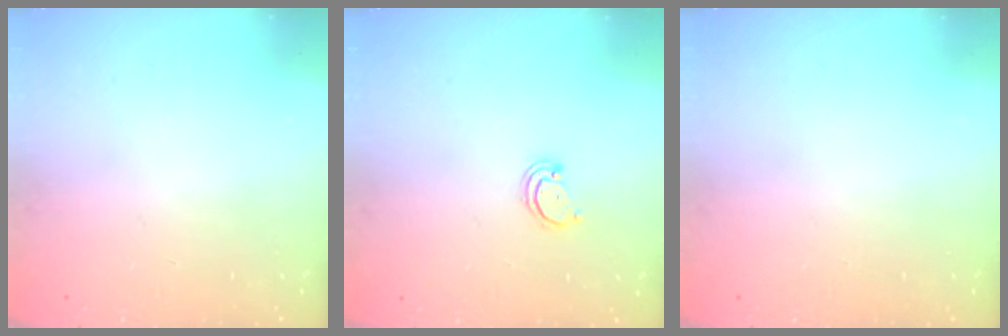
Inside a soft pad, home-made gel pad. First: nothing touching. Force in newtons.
{"total": 2.2, "press": 2.2, "slide": 0.2}
{"total": 0.0}